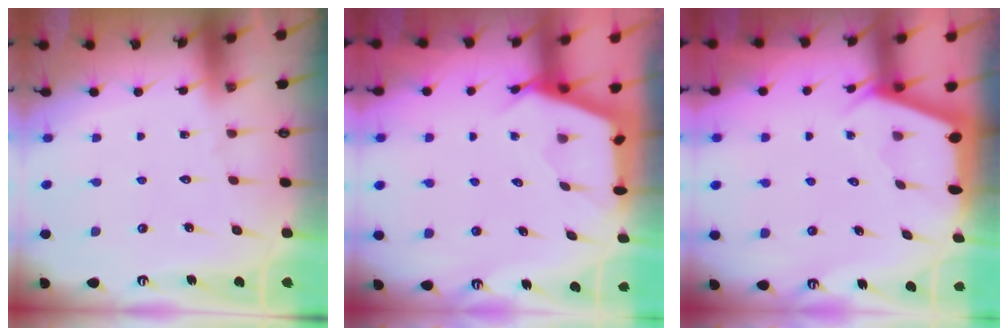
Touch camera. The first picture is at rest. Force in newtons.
{"total": 2.7, "press": 2.6, "slide": 0.3}
{"total": 2.4, "press": 2.4, "slide": 0.3}